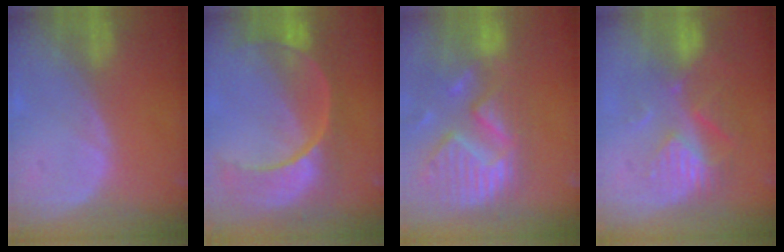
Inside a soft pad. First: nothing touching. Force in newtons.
{"total": 11.2, "press": 9.4, "slide": 6.1}
{"total": 13.9, "press": 11.7, "slide": 7.5}
{"total": 8.7, "press": 7.8, "slide": 4.0}